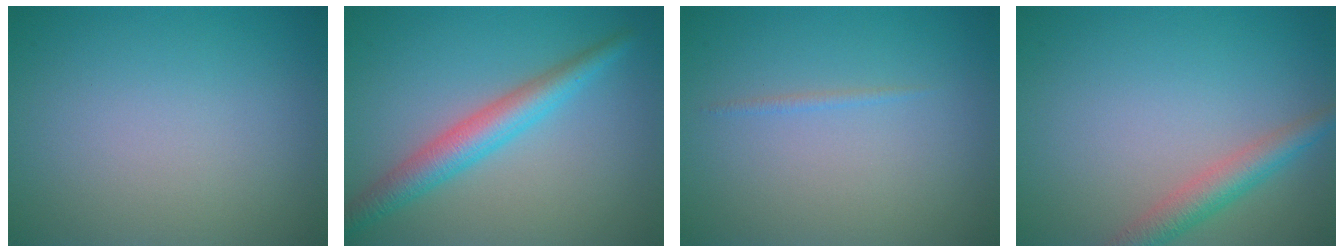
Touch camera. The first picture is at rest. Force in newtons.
{"total": 4.0, "press": 4.0, "slide": 0.1}
{"total": 0.5, "press": 0.5, "slide": 0.1}
{"total": 3.2, "press": 3.2, "slide": 0.1}